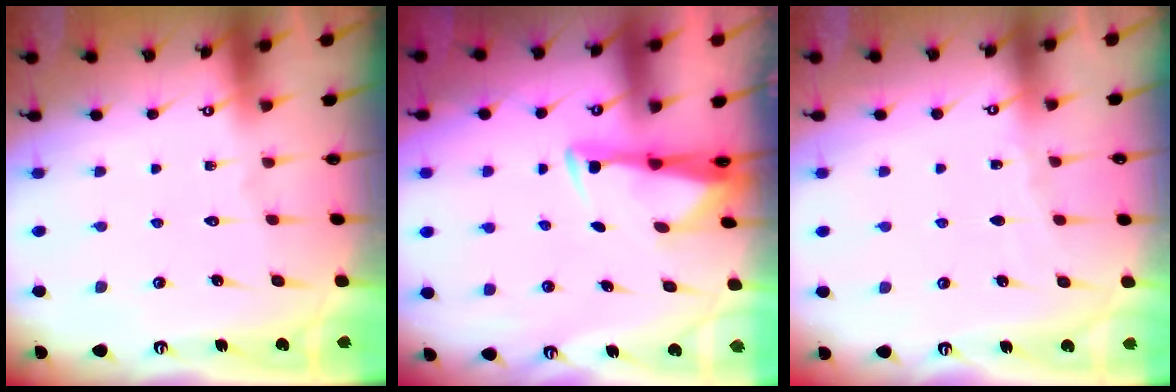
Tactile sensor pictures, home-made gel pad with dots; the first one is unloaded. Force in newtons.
{"total": 3.3, "press": 3.2, "slide": 0.9}
{"total": 2.5, "press": 2.5, "slide": 0.4}